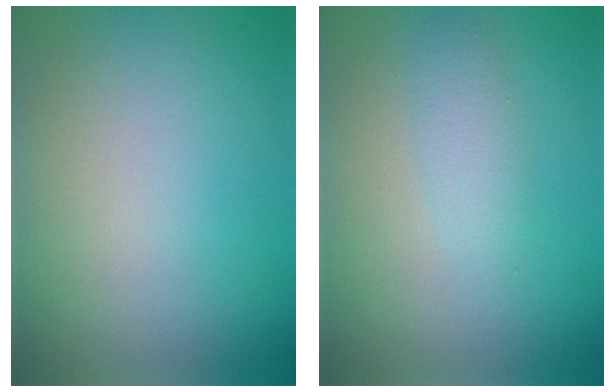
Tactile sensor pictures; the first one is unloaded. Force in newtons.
{"total": 1.7, "press": 1.7, "slide": 0.0}